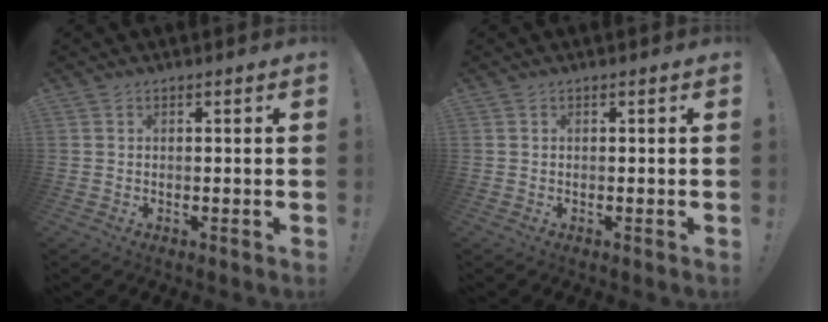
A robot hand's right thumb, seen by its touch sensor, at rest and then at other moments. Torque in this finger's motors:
{"motor_torque": [-0.03, 0.03, 0.00, 0.00, 0.00]}